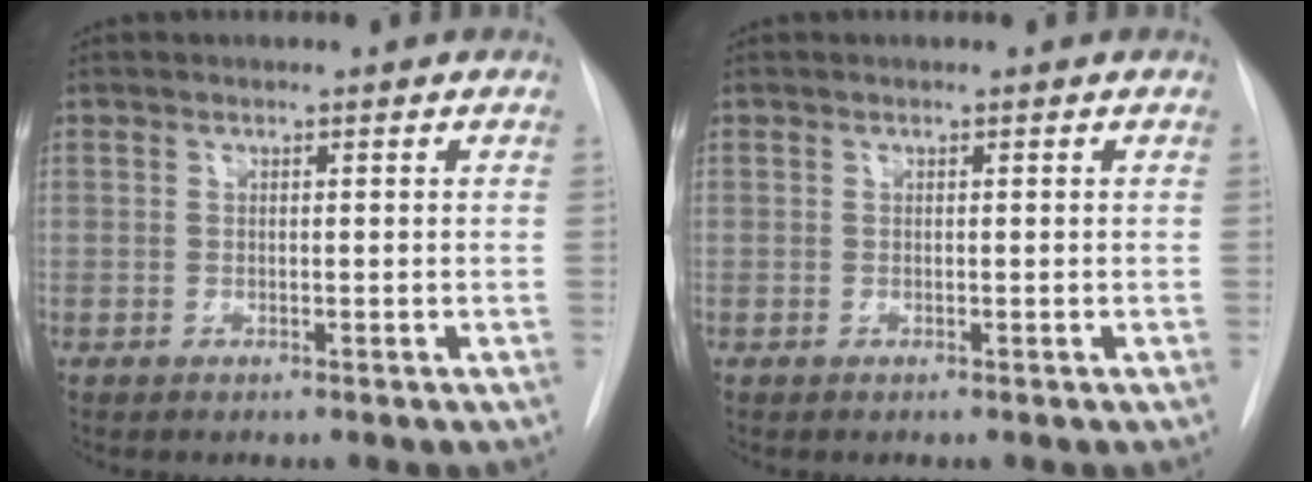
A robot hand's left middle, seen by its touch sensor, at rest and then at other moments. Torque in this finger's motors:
{"motor_torque": [0.01, -0.02, -0.05, 0.00]}